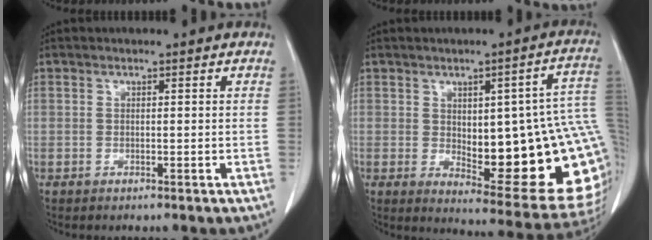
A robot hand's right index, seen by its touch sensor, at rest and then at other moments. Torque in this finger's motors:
{"motor_torque": [2.04, -0.10, 0.44, 0.08]}